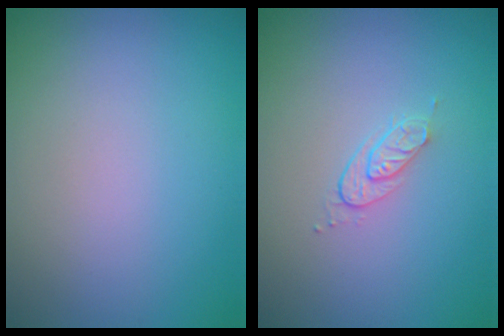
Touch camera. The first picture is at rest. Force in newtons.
{"total": 1.5, "press": 0.8, "slide": 1.3}